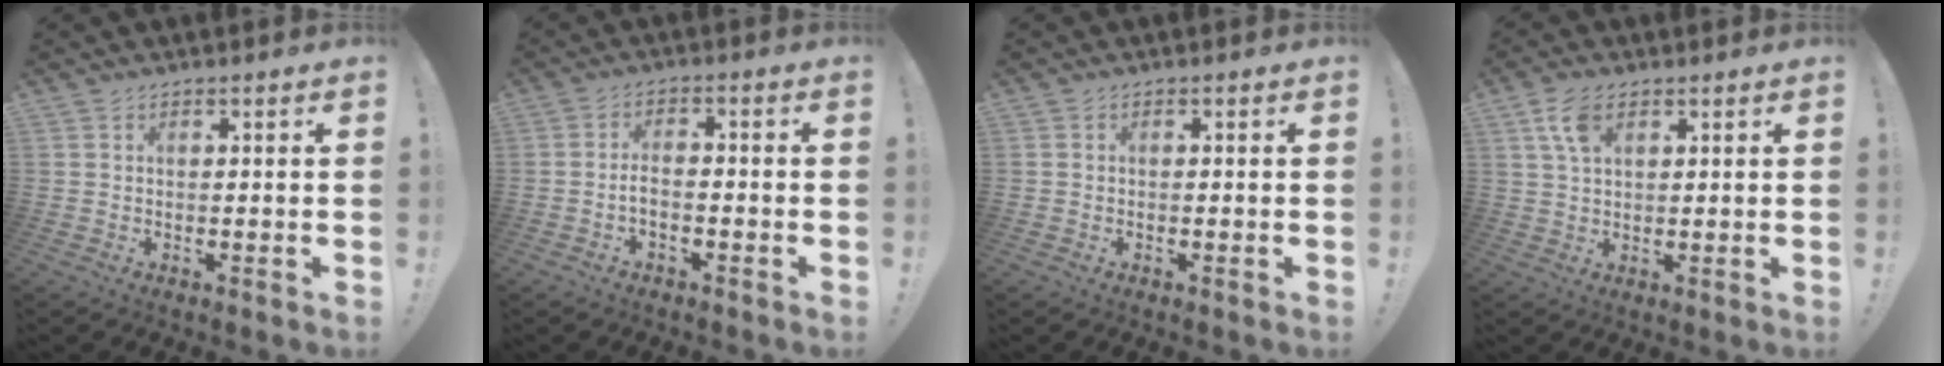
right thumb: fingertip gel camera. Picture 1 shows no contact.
{"total": 3.4, "force": [-1.9, 1.0, 2.6], "torque": [-0.059, 0.002, -0.034]}
{"total": 0.8, "force": [-0.7, -0.2, 0.2], "torque": [-0.012, 0.002, -0.011]}
{"total": 6.4, "force": [3.0, 3.4, 4.6], "torque": [-0.080, -0.003, 0.055]}